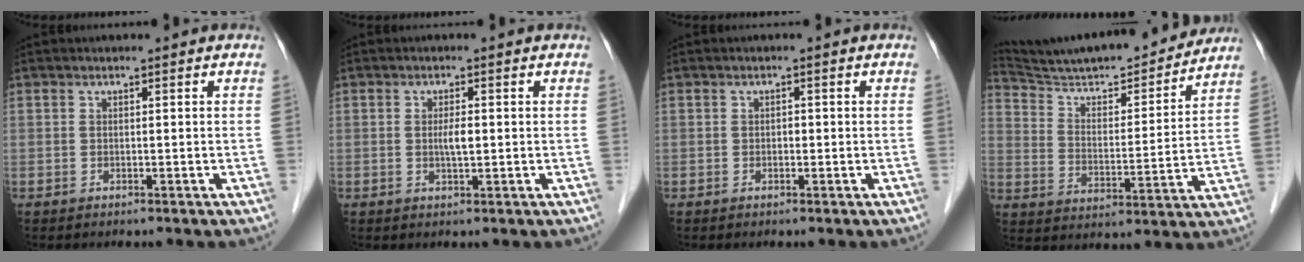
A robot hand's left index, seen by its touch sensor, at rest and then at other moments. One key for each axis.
{"total": 2.1, "fx": 0.0, "fy": 0.4, "fz": 2.1, "tx": -0.040, "ty": 0.000, "tz": 0.001}
{"total": 0.7, "fx": -0.1, "fy": 0.4, "fz": 0.5, "tx": -0.007, "ty": 0.002, "tz": -0.003}
{"total": 19.9, "fx": 18.6, "fy": 1.8, "fz": 6.8, "tx": -0.116, "ty": -0.006, "tz": 0.284}